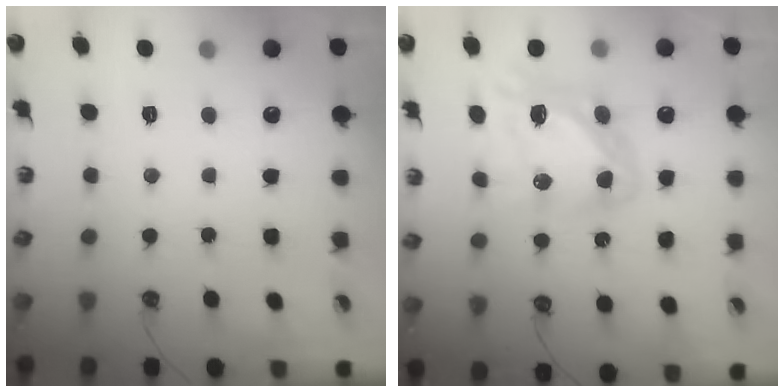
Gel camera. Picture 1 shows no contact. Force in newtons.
{"total": 14.7, "press": 14.6, "slide": 2.0}